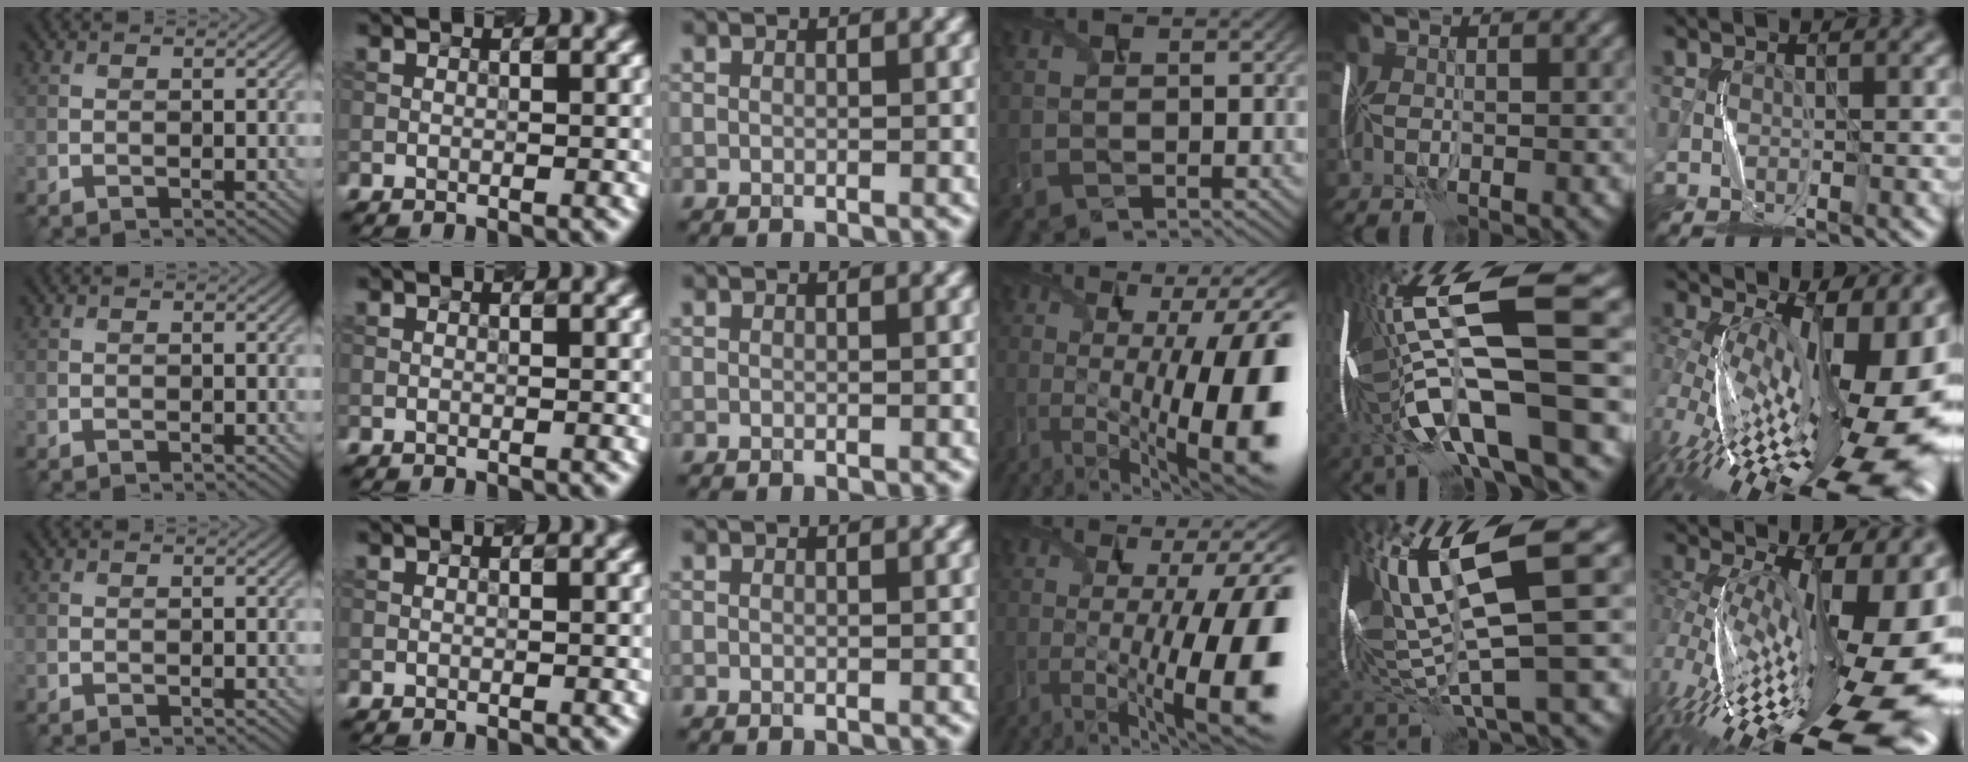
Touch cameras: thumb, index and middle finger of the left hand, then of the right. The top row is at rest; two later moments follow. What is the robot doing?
{"motion": "shake", "object": "plastic piggy bank"}